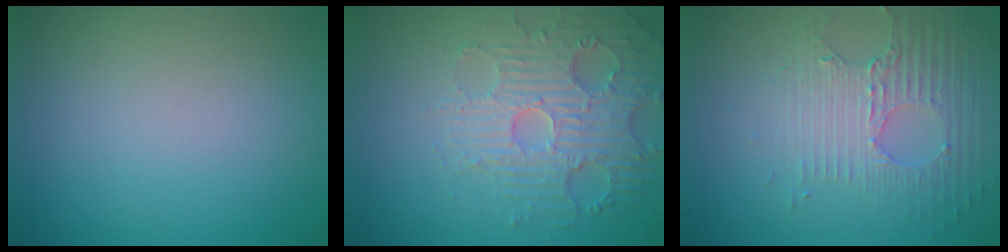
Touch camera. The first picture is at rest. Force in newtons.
{"total": 4.9, "press": 4.4, "slide": 2.3}
{"total": 3.5, "press": 3.2, "slide": 1.5}